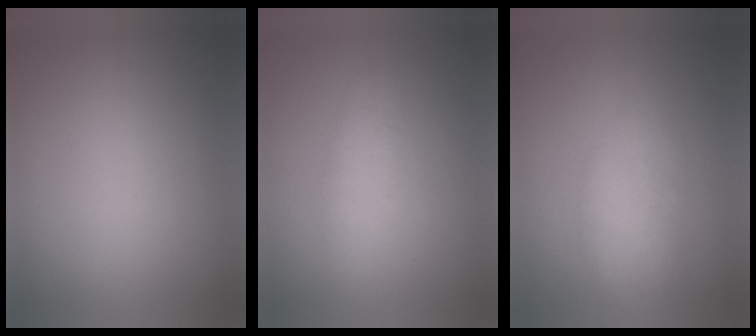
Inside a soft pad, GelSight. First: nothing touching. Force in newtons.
{"total": 2.4}
{"total": 4.3}